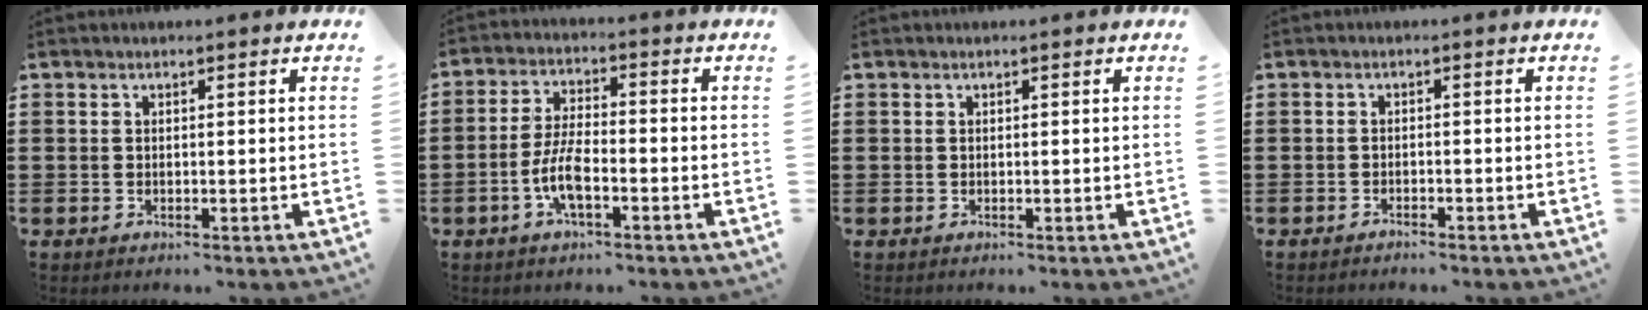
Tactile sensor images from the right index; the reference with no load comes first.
{"total": 6.5, "force": [-2.5, 2.1, 5.7], "torque": [-0.134, -0.008, -0.055]}
{"total": 0.0}
{"total": 1.0, "force": [-1.0, 0.1, 0.1], "torque": [-0.005, 0.001, -0.021]}